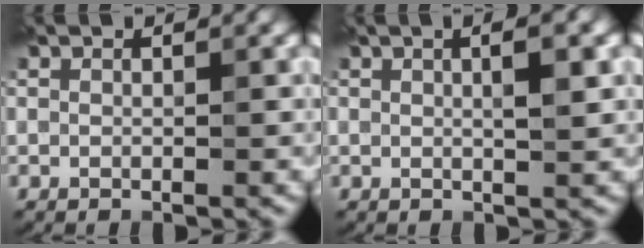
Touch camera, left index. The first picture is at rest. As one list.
[{"total": 3.0, "force": [0.8, 0.7, 2.8], "torque": [-0.038, 0.009, 0.009]}]